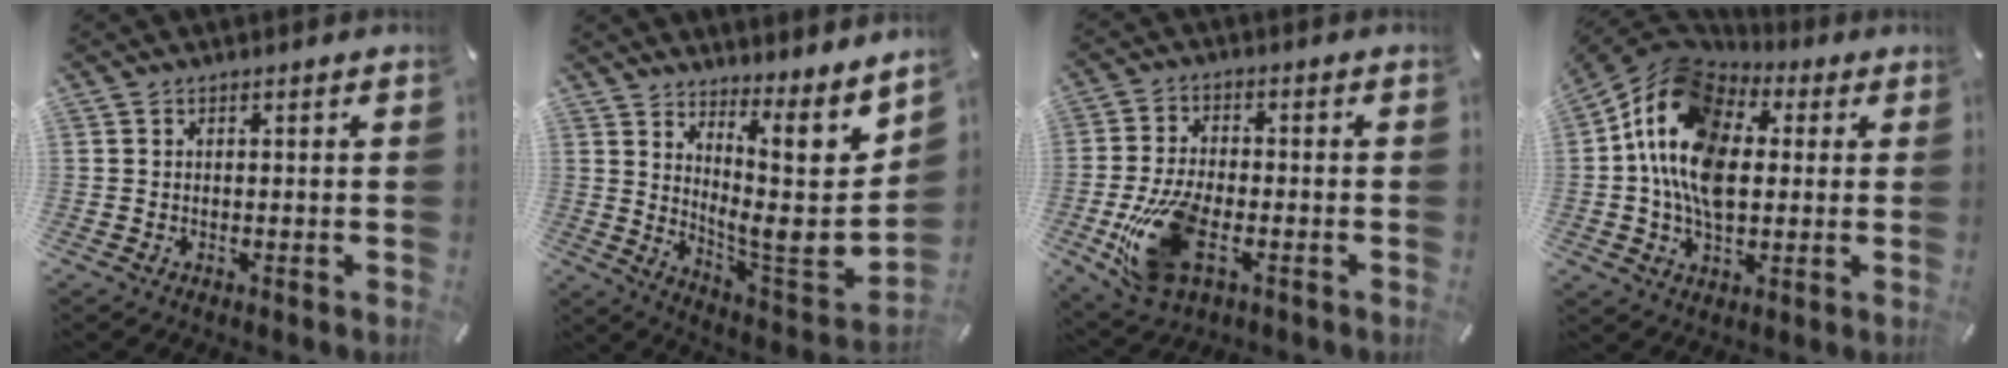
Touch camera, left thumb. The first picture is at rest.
{"total": 14.0, "force": [6.8, 3.4, 11.7], "torque": [-0.157, -0.102, 0.101]}
{"total": 14.6, "force": [-4.5, 8.0, 11.3], "torque": [-0.246, -0.003, -0.074]}
{"total": 18.3, "force": [1.3, 13.2, 12.6], "torque": [-0.271, 0.007, 0.017]}